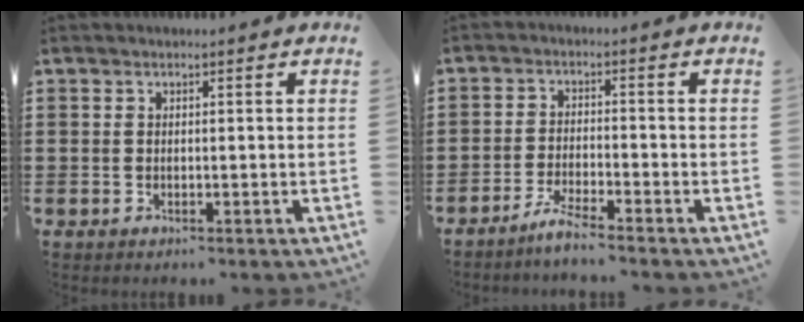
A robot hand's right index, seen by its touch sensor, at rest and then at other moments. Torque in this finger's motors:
{"motor_torque": [0.03, -0.11, 0.18, 0.01]}